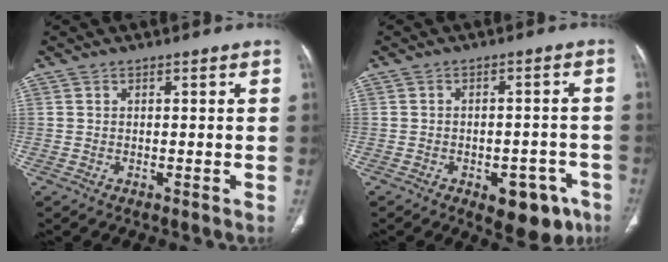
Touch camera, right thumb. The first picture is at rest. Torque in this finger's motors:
{"motor_torque": [0.91, 1.00, -0.11, 0.01, 0.02]}